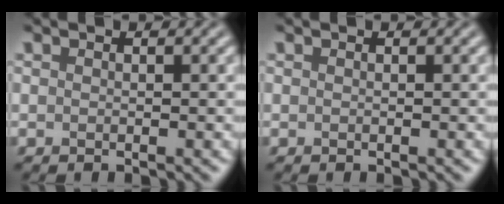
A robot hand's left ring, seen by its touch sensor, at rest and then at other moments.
{"total": 0.0}